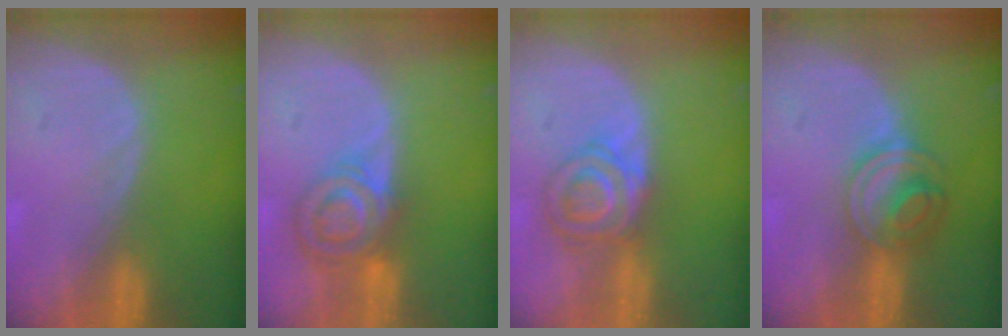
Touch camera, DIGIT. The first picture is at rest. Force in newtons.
{"total": 7.3, "press": 6.3, "slide": 3.7}
{"total": 6.5, "press": 5.8, "slide": 3.0}
{"total": 5.8, "press": 5.5, "slide": 1.9}